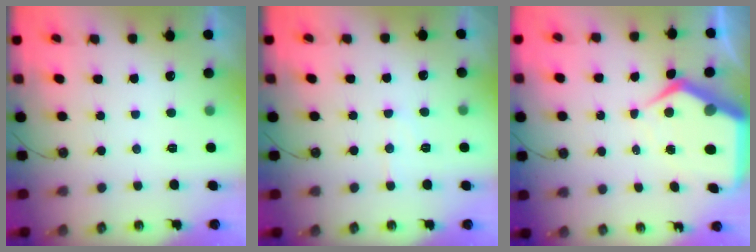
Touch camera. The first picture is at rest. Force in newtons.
{"total": 5.8, "press": 5.8, "slide": 0.4}
{"total": 10.0, "press": 9.9, "slide": 0.9}